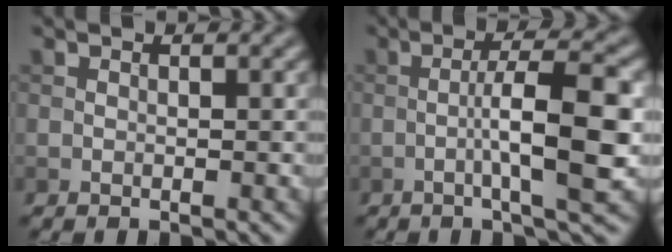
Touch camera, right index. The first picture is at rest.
{"total": 6.9, "force": [-1.3, 1.0, 6.7], "torque": [-0.105, 0.011, -0.024]}